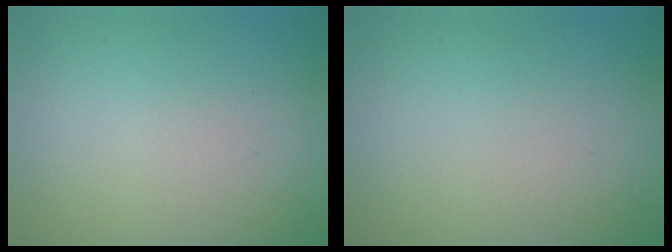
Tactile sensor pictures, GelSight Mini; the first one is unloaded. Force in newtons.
{"total": 0.0}